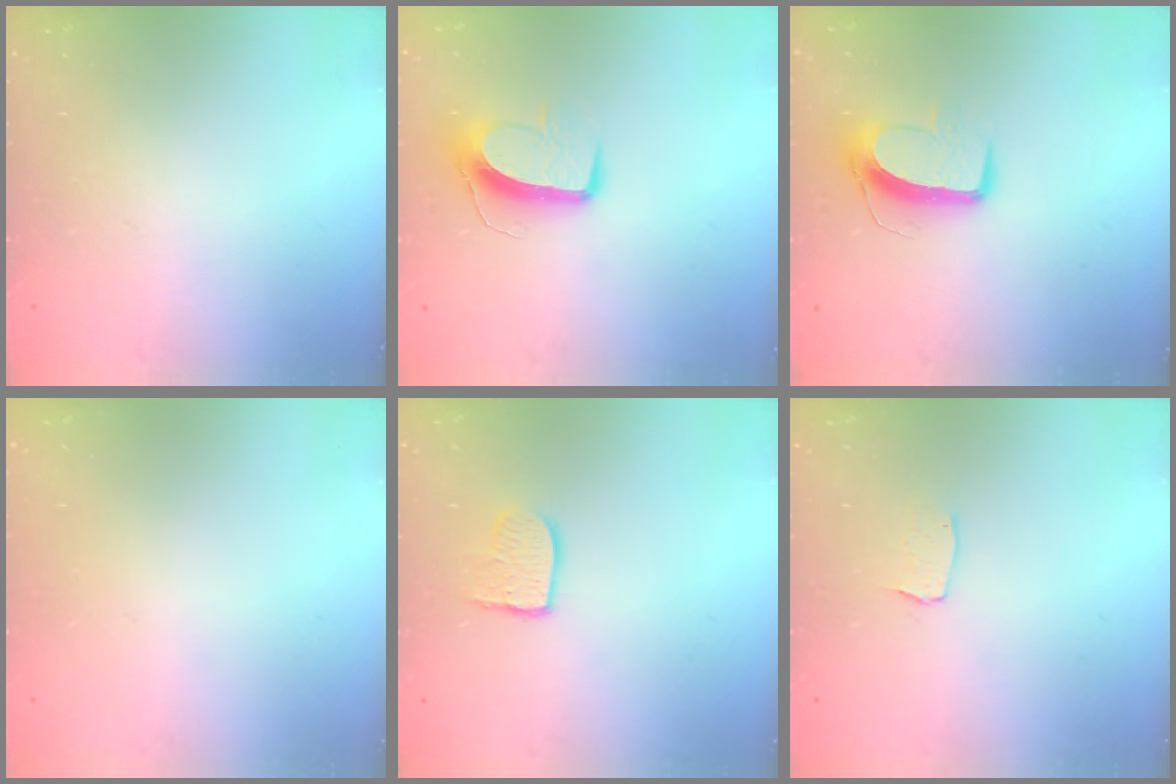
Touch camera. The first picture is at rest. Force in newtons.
{"total": 10.5, "press": 10.5, "slide": 0.8}
{"total": 10.2, "press": 10.1, "slide": 0.5}
{"total": 0.0}
{"total": 6.9, "press": 6.9, "slide": 0.6}
{"total": 3.1, "press": 3.1, "slide": 0.2}